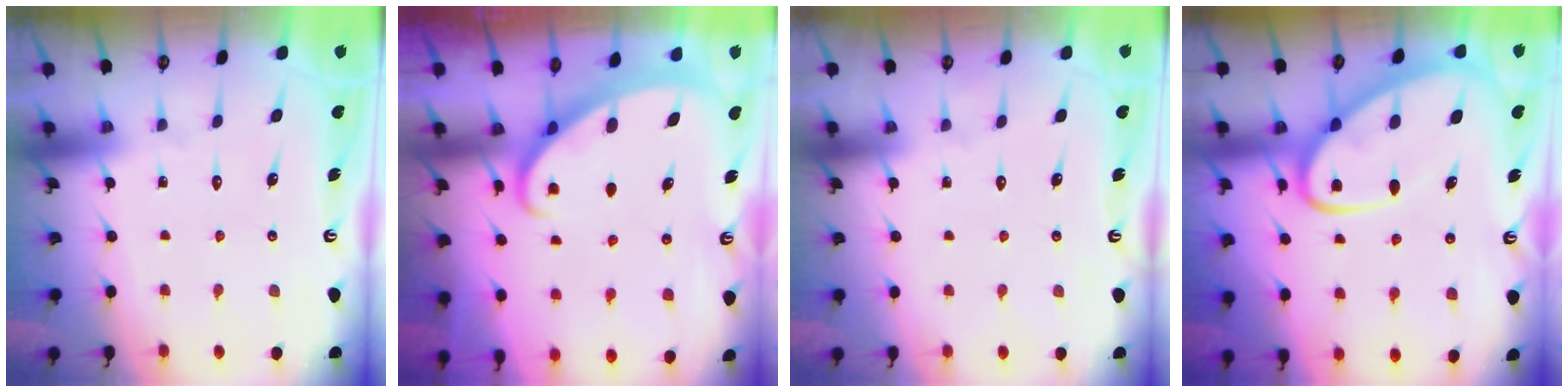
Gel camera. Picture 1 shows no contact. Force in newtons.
{"total": 2.3, "press": 2.3, "slide": 0.2}
{"total": 0.0}
{"total": 10.9, "press": 10.9, "slide": 1.1}